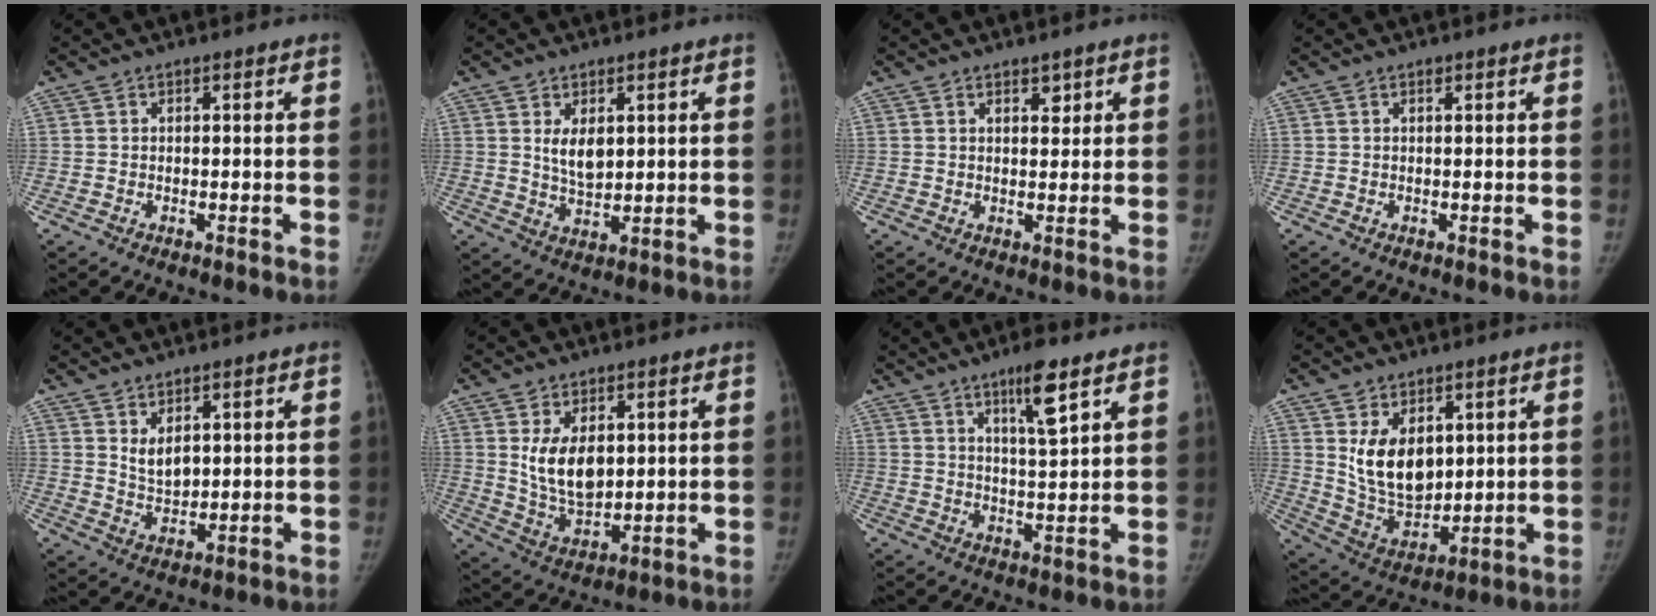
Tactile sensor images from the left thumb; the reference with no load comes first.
{"total": 5.6, "force": [1.8, 3.2, 4.3], "torque": [-0.059, -0.018, 0.039]}
{"total": 2.3, "force": [1.5, 1.3, 1.3], "torque": [-0.003, -0.009, 0.024]}
{"total": 0.6, "force": [0.4, 0.3, 0.4], "torque": [-0.006, -0.002, 0.007]}
{"total": 4.9, "force": [2.0, 2.8, 3.4], "torque": [-0.046, -0.021, 0.046]}
{"total": 10.1, "force": [2.4, 6.1, 7.7], "torque": [-0.112, -0.023, 0.062]}
{"total": 7.6, "force": [4.6, 1.0, 5.9], "torque": [-0.097, -0.029, 0.079]}
{"total": 12.6, "force": [3.9, 8.1, 8.8], "torque": [-0.114, -0.033, 0.094]}